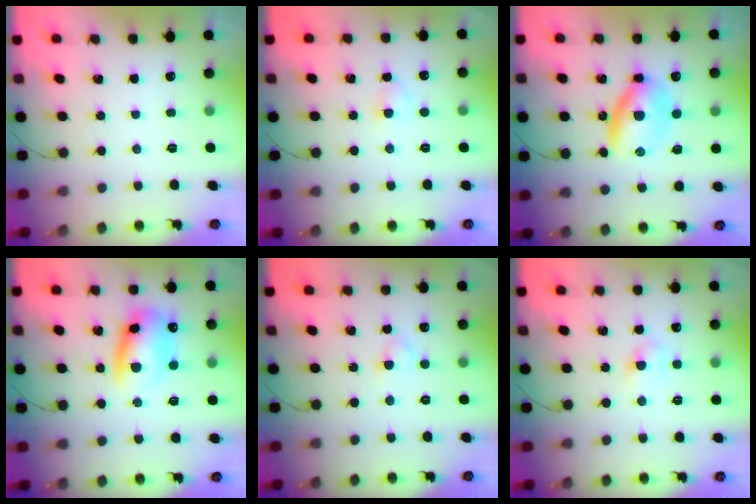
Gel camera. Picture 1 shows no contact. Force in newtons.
{"total": 2.4, "press": 2.3, "slide": 0.9}
{"total": 7.4, "press": 7.3, "slide": 0.7}
{"total": 11.2, "press": 11.0, "slide": 2.2}
{"total": 2.7, "press": 2.4, "slide": 1.1}
{"total": 3.7, "press": 3.5, "slide": 1.3}